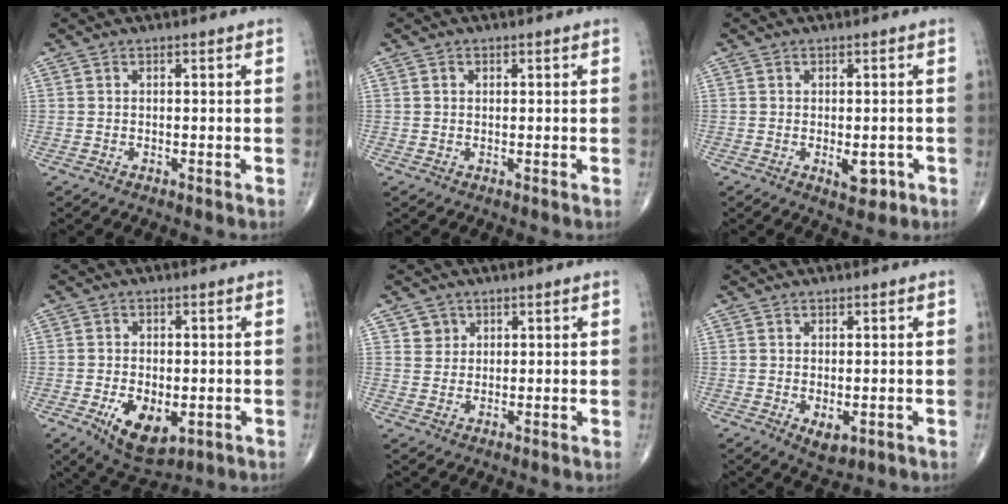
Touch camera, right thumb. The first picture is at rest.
{"total": 0.8, "force": [0.3, 0.7, 0.4], "torque": [-0.004, 0.000, 0.004]}
{"total": 3.8, "force": [-1.2, 1.9, 3.1], "torque": [-0.029, -0.003, -0.009]}
{"total": 9.6, "force": [-3.0, 5.2, 7.5], "torque": [-0.113, -0.006, -0.035]}
{"total": 2.8, "force": [1.4, 2.4, 0.2], "torque": [0.017, -0.007, 0.019]}
{"total": 3.5, "force": [-0.8, 1.9, 2.9], "torque": [-0.041, -0.008, -0.003]}